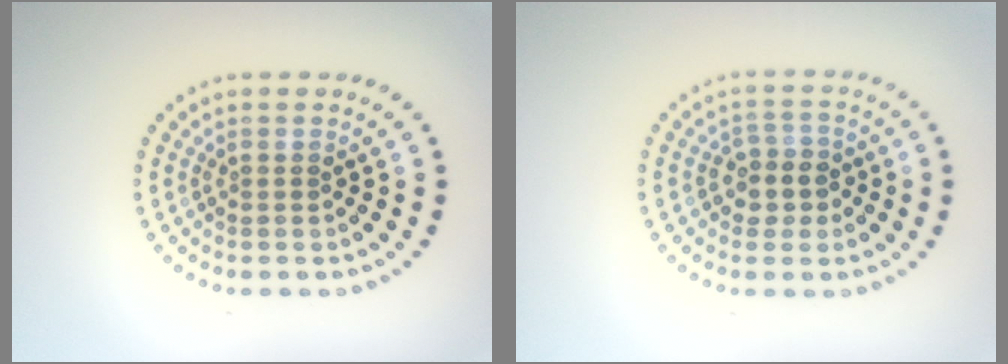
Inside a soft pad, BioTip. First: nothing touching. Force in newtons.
{"total": 2.5, "press": 2.3, "slide": 0.9}